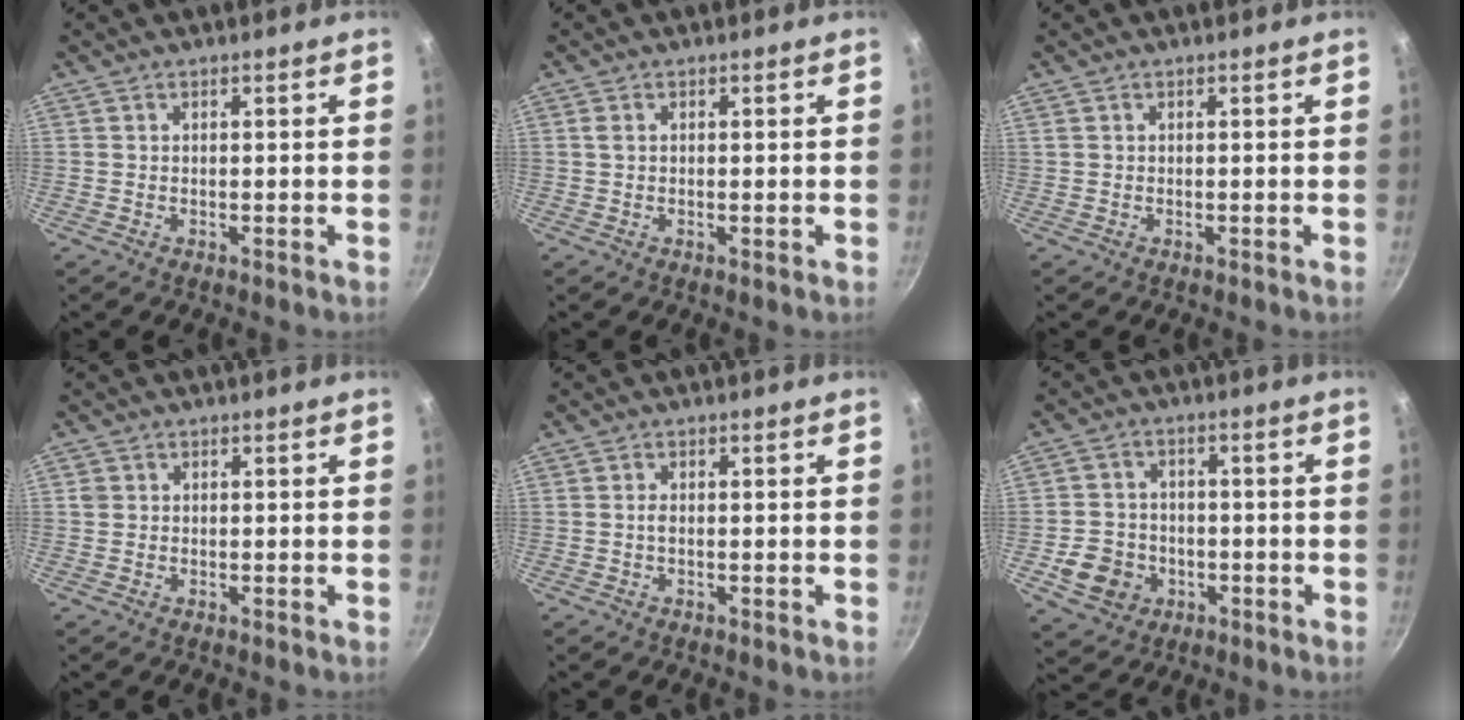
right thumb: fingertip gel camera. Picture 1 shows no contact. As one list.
[{"total": 1.3, "force": [0.2, 0.6, 1.1], "torque": [-0.023, 0.001, 0.000]}, {"total": 0.5, "force": [0.3, 0.3, 0.2], "torque": [-0.007, 0.001, 0.006]}, {"total": 1.5, "force": [0.3, 1.3, 0.5], "torque": [-0.007, 0.006, 0.005]}, {"total": 0.9, "force": [0.0, 0.4, 0.8], "torque": [-0.017, 0.002, -0.002]}, {"total": 8.9, "force": [-2.7, 7.7, 3.6], "torque": [-0.044, 0.025, -0.041]}]